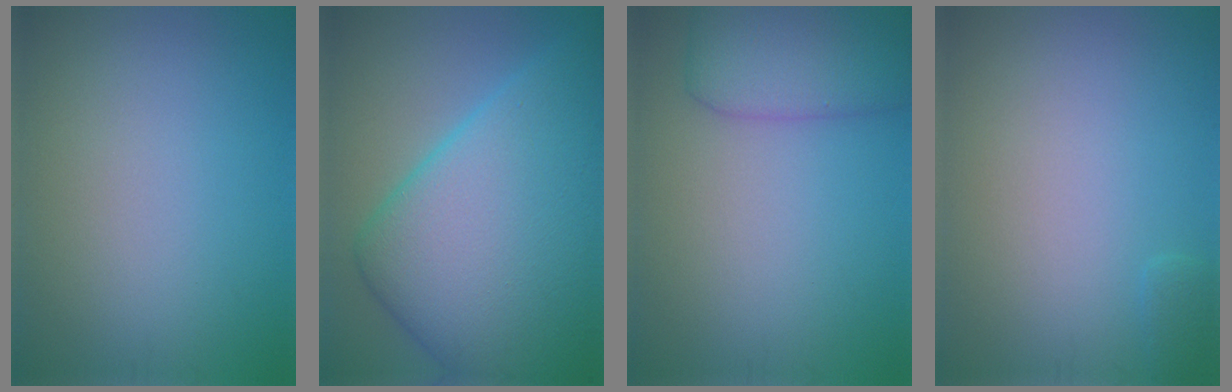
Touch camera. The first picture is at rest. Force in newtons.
{"total": 16.2, "press": 16.2, "slide": 0.3}
{"total": 4.7, "press": 4.7, "slide": 0.2}
{"total": 0.7, "press": 0.7, "slide": 0.1}